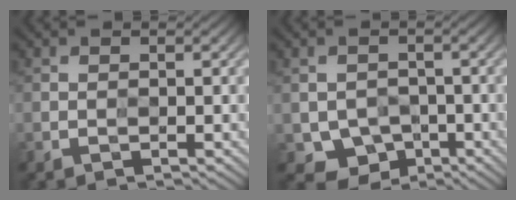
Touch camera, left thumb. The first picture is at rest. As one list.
[{"total": 5.0, "force": [-1.8, 4.0, 2.2], "torque": [-0.044, -0.017, -0.033]}]